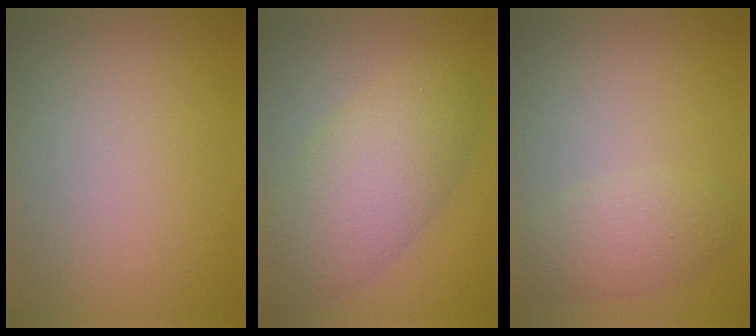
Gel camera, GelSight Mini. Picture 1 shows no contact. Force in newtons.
{"total": 6.6, "press": 6.6, "slide": 0.5}
{"total": 2.6, "press": 2.6, "slide": 0.2}